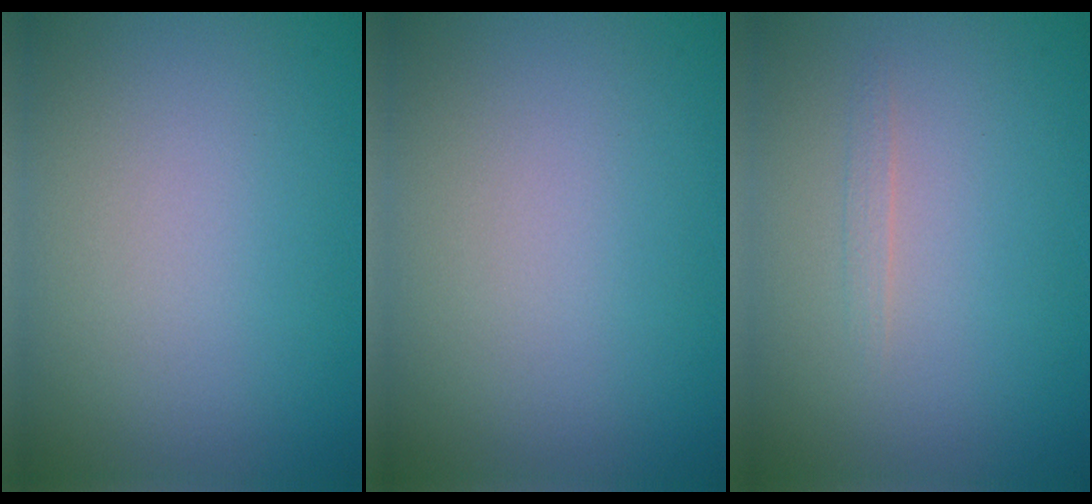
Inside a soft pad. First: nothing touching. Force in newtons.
{"total": 0.0}
{"total": 0.7, "press": 0.7, "slide": 0.1}